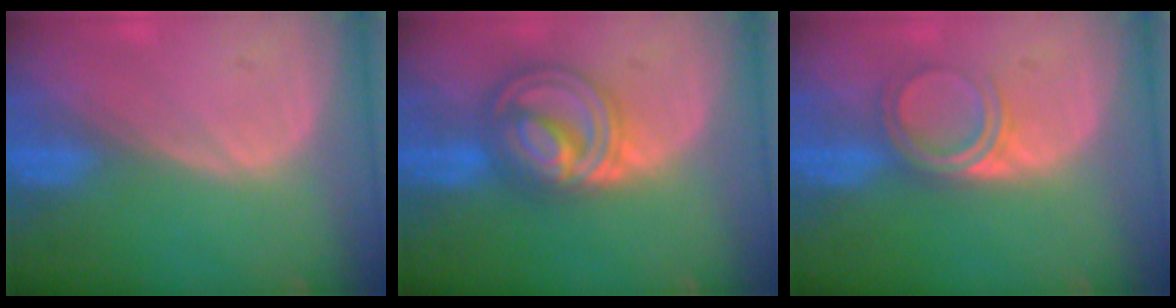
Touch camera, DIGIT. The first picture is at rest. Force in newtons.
{"total": 8.0, "press": 8.0, "slide": 0.5}
{"total": 4.7, "press": 4.2, "slide": 2.1}